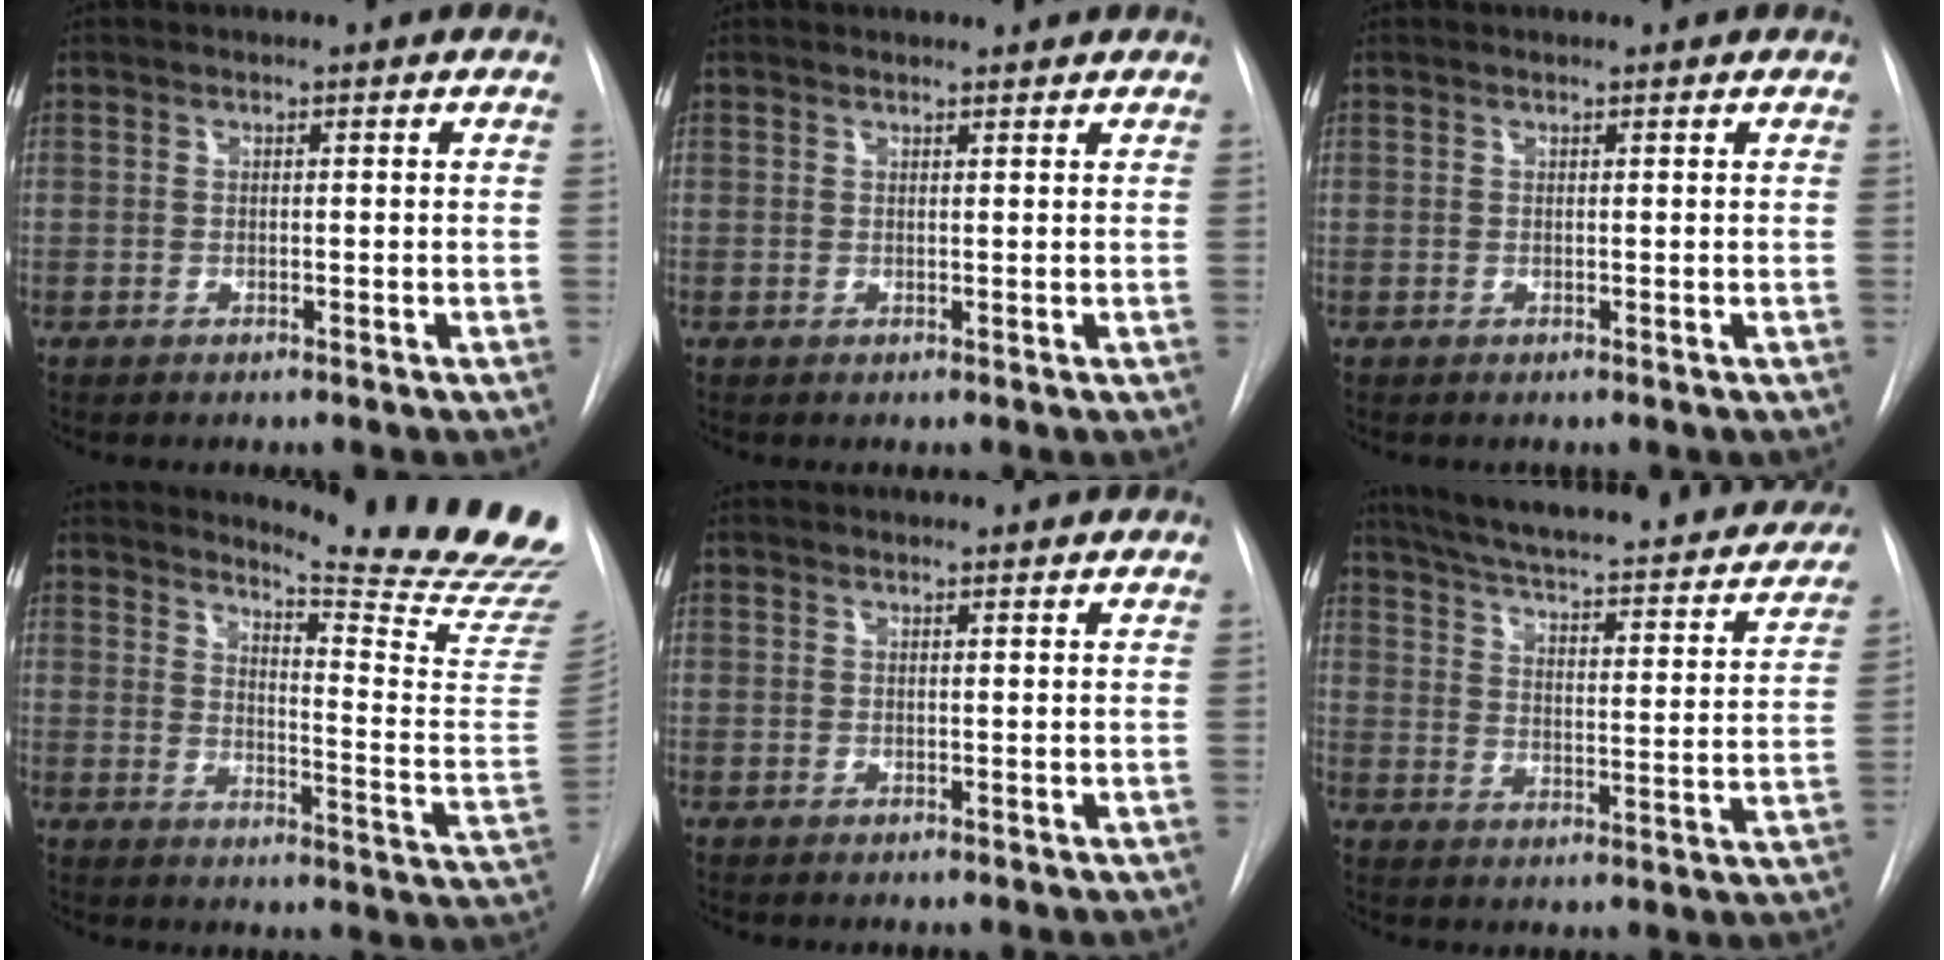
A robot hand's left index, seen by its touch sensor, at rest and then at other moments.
{"total": 3.0, "force": [2.9, 0.4, 0.5], "torque": [-0.012, 0.012, 0.036]}
{"total": 1.3, "force": [1.3, 0.0, 0.2], "torque": [-0.008, 0.010, 0.018]}
{"total": 20.7, "force": [19.3, -0.9, 7.3], "torque": [-0.107, -0.163, 0.226]}
{"total": 2.6, "force": [2.6, 0.3, 0.4], "torque": [-0.011, 0.011, 0.033]}
{"total": 30.1, "force": [25.8, 6.2, 14.3], "torque": [-0.225, -0.041, 0.322]}